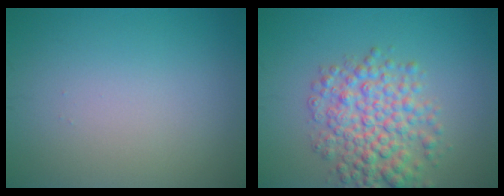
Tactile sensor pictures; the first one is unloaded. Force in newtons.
{"total": 6.0, "press": 6.0, "slide": 0.1}